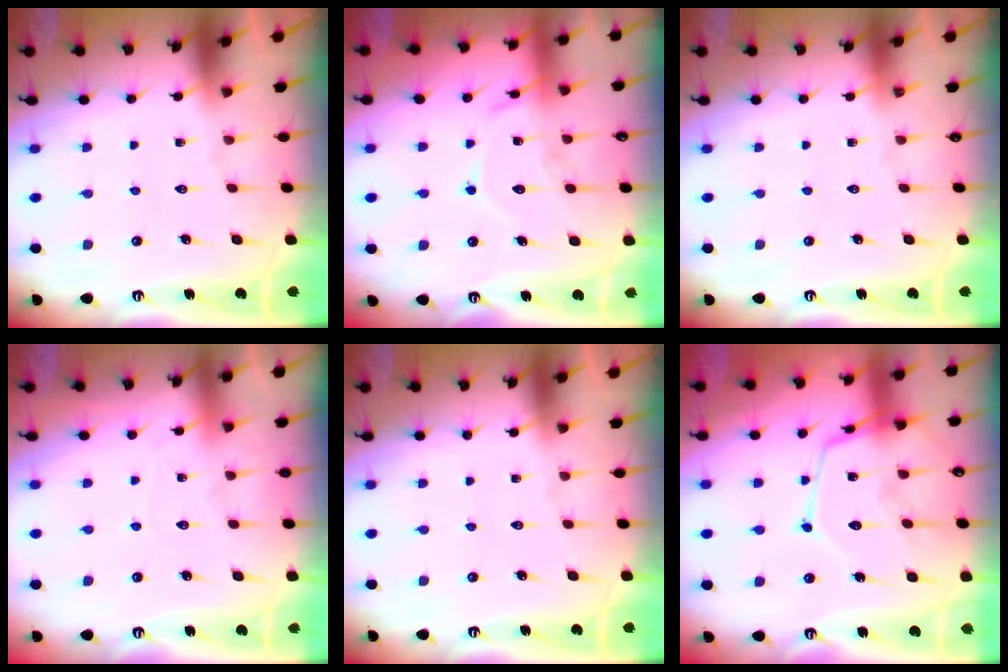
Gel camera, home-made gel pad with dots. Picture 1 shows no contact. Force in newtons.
{"total": 12.9, "press": 12.9, "slide": 1.3}
{"total": 0.0}
{"total": 2.9, "press": 2.9, "slide": 0.4}
{"total": 0.0}
{"total": 14.2, "press": 14.1, "slide": 1.4}